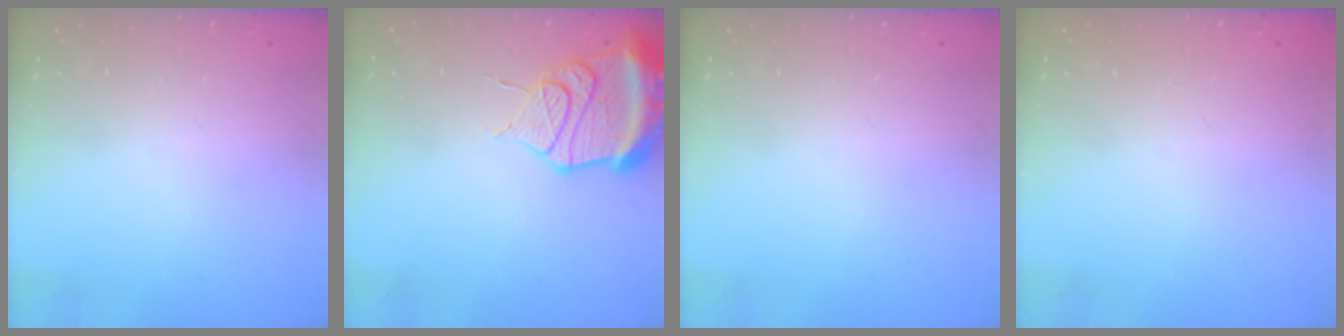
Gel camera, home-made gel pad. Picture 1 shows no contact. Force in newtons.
{"total": 15.7, "press": 14.5, "slide": 6.0}
{"total": 0.0}
{"total": 0.0}